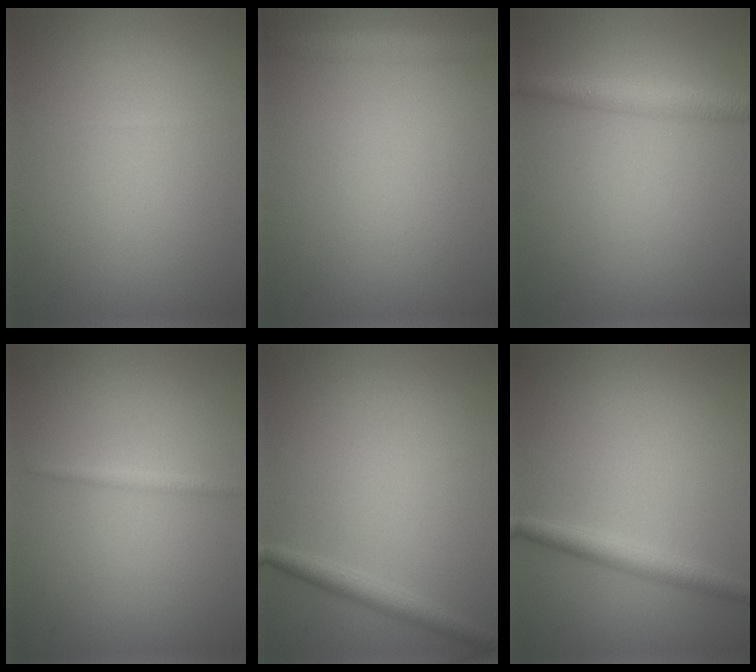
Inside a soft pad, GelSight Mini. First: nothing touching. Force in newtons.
{"total": 2.7, "press": 2.7, "slide": 0.2}
{"total": 2.5, "press": 2.5, "slide": 0.1}
{"total": 0.8, "press": 0.8, "slide": 0.1}
{"total": 2.0, "press": 2.0, "slide": 0.1}
{"total": 2.5, "press": 2.5, "slide": 0.1}